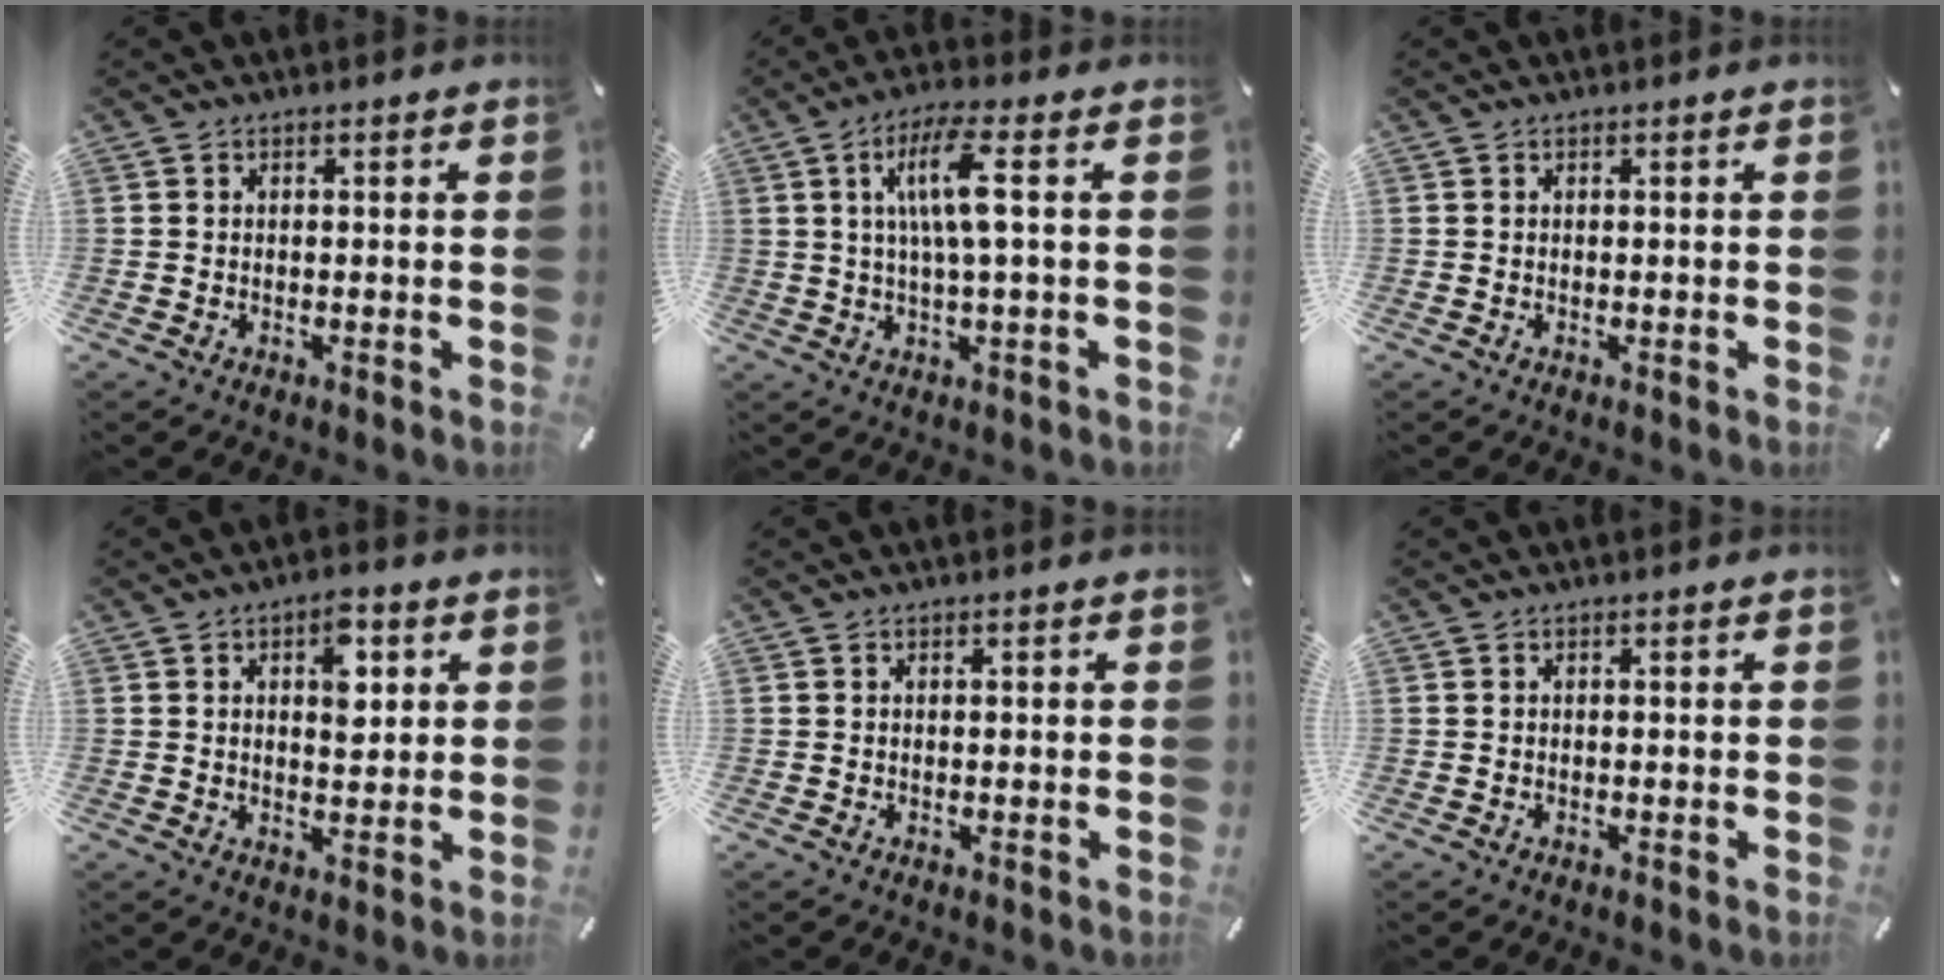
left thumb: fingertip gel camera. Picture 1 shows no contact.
{"total": 9.8, "force": [2.0, 1.7, 9.4], "torque": [-0.188, 0.001, 0.028]}
{"total": 0.0}
{"total": 6.9, "force": [2.3, 3.9, 5.2], "torque": [-0.053, -0.012, 0.028]}
{"total": 0.0}
{"total": 0.0}